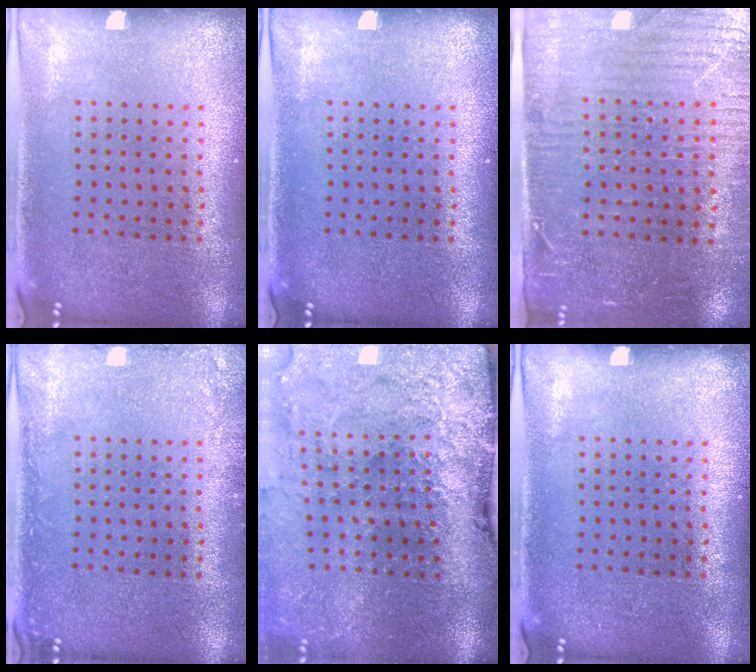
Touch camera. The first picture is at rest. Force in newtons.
{"total": 0.0}
{"total": 3.6, "press": 3.1, "slide": 1.7}
{"total": 1.4, "press": 1.4, "slide": 0.2}
{"total": 5.1, "press": 3.8, "slide": 3.3}
{"total": 0.0}